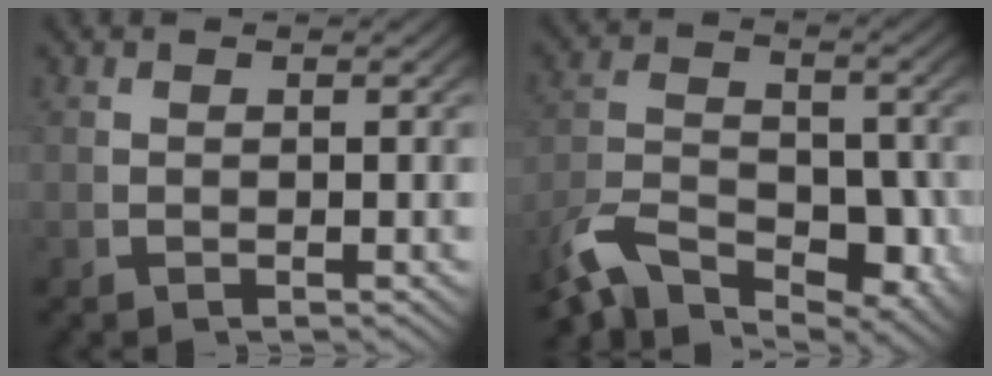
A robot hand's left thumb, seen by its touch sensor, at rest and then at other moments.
{"total": 8.4, "force": [-3.9, 4.8, 5.6], "torque": [-0.095, -0.036, -0.060]}